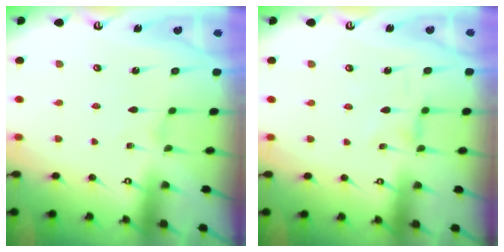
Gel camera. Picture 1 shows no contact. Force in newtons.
{"total": 0.0}